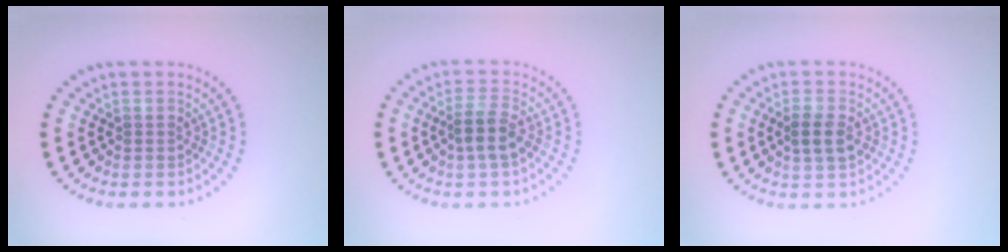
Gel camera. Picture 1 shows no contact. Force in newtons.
{"total": 2.6, "press": 2.3, "slide": 1.2}
{"total": 2.4, "press": 2.3, "slide": 0.6}